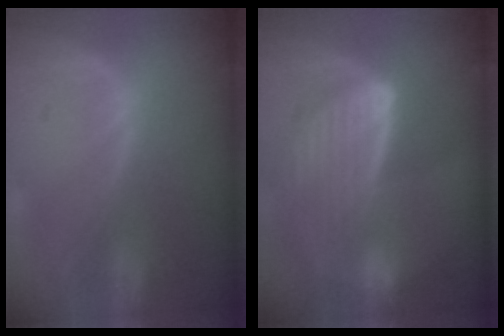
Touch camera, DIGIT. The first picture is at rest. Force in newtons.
{"total": 9.0, "press": 7.9, "slide": 4.2}